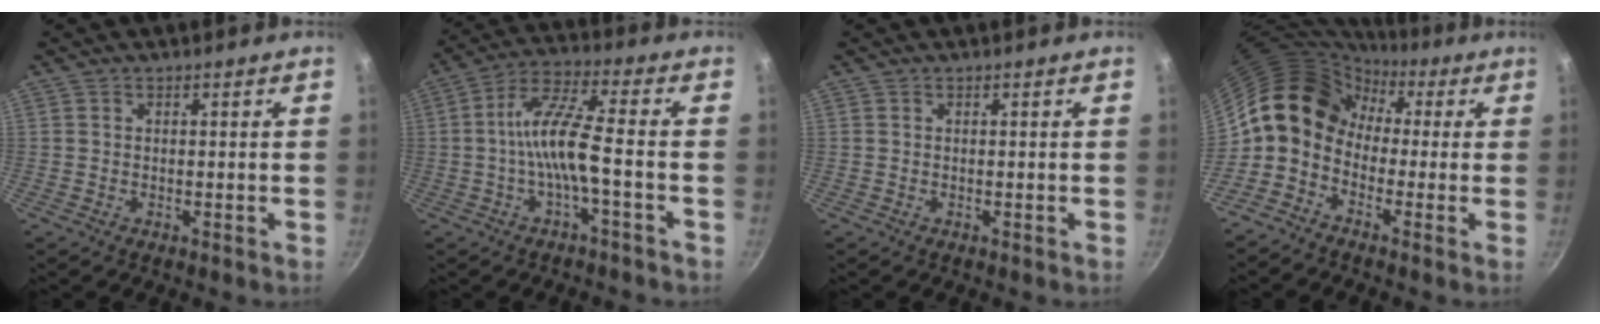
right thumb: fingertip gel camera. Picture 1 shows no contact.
{"total": 10.2, "force": [-2.3, 1.9, 9.7], "torque": [-0.198, 0.035, -0.051]}
{"total": 0.0}
{"total": 11.7, "force": [0.0, 9.4, 6.9], "torque": [-0.088, 0.037, -0.027]}